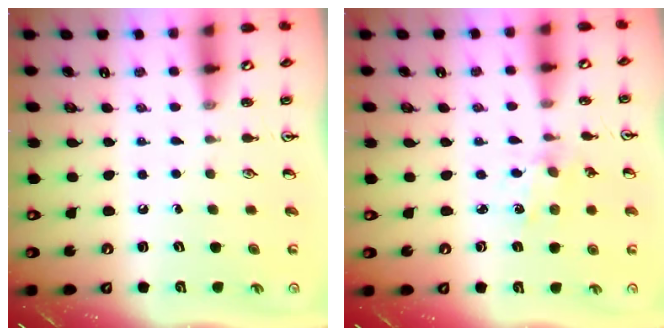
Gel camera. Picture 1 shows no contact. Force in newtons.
{"total": 0.9, "press": 0.9, "slide": 0.2}